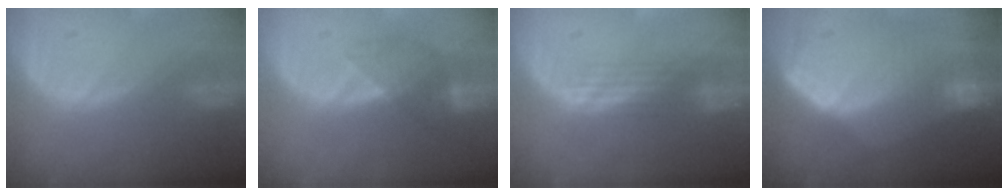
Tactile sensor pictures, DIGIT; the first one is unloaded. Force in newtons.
{"total": 4.2, "press": 4.2, "slide": 0.4}
{"total": 3.0, "press": 2.5, "slide": 1.6}
{"total": 10.8, "press": 9.4, "slide": 5.3}